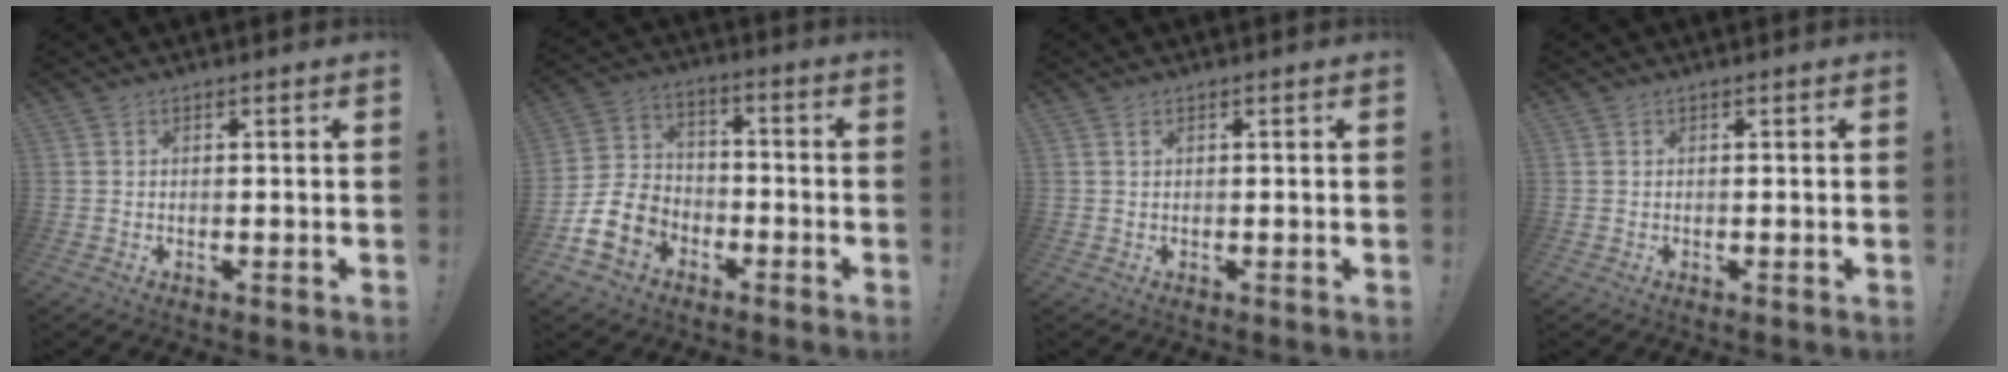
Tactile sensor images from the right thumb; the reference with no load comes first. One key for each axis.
{"total": 13.2, "fx": -6.3, "fy": 9.6, "fz": 6.4, "tx": -0.133, "ty": 0.044, "tz": -0.113}
{"total": 0.6, "fx": 0.4, "fy": 0.3, "fz": 0.4, "tx": -0.016, "ty": 0.004, "tz": 0.009}
{"total": 0.0}